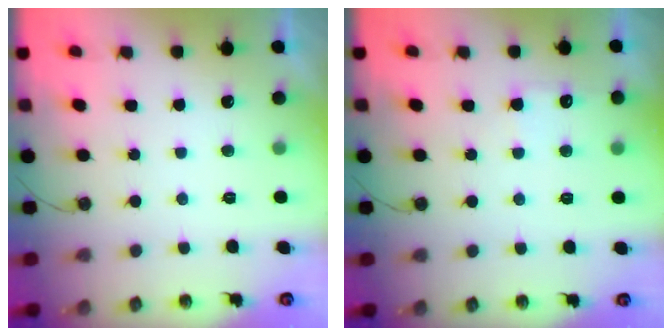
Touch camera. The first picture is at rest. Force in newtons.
{"total": 5.0, "press": 5.0, "slide": 0.6}